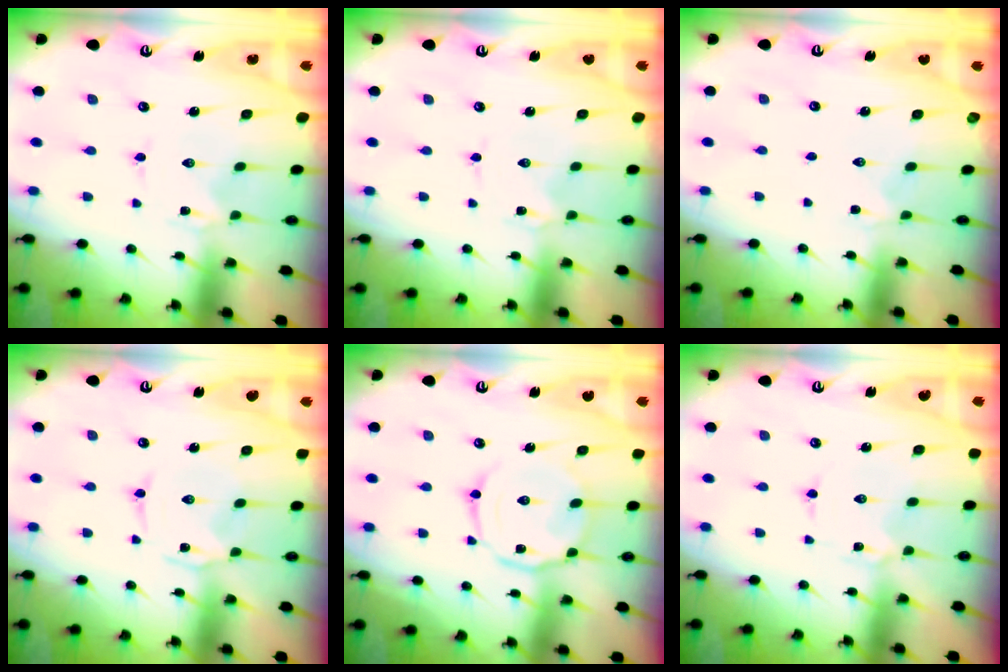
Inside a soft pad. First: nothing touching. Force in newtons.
{"total": 0.0}
{"total": 1.8, "press": 1.7, "slide": 0.4}
{"total": 0.6, "press": 0.4, "slide": 0.4}
{"total": 10.2, "press": 10.1, "slide": 0.7}
{"total": 2.2, "press": 2.2, "slide": 0.3}